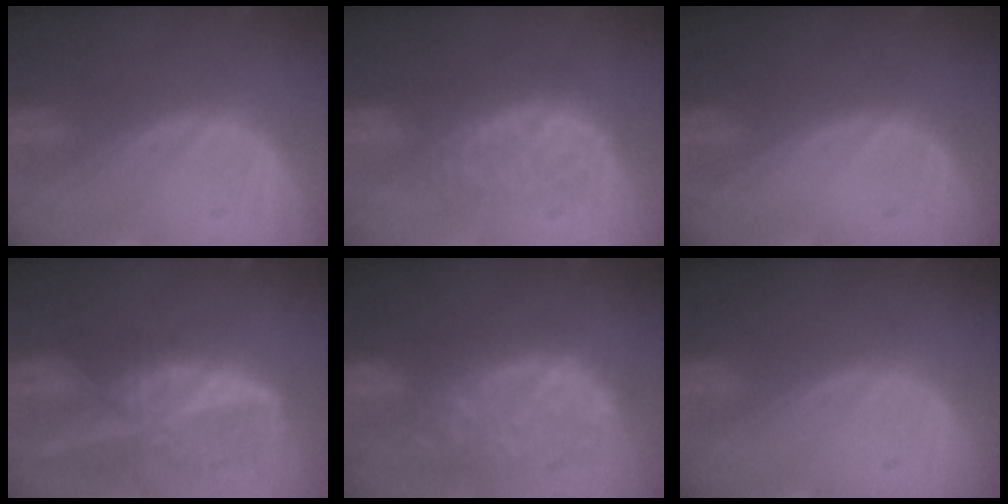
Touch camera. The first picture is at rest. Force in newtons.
{"total": 7.7, "press": 7.3, "slide": 2.7}
{"total": 0.0}
{"total": 9.3, "press": 8.0, "slide": 4.7}
{"total": 11.7, "press": 9.8, "slide": 6.4}
{"total": 0.0}